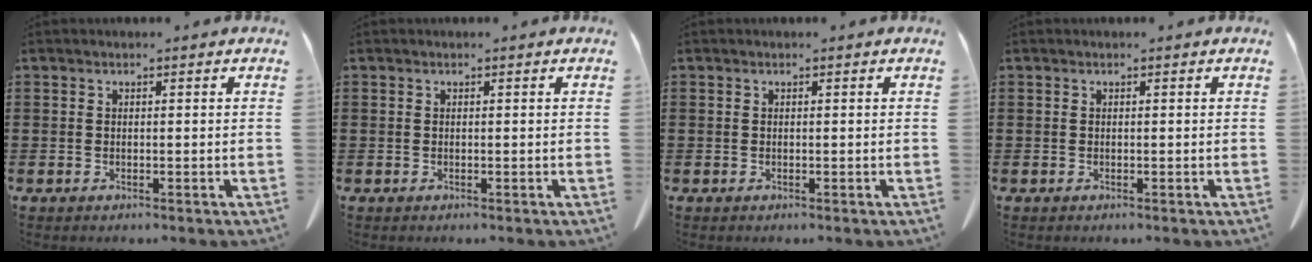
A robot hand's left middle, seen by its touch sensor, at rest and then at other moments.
{"total": 0.0}
{"total": 0.0}
{"total": 0.0}